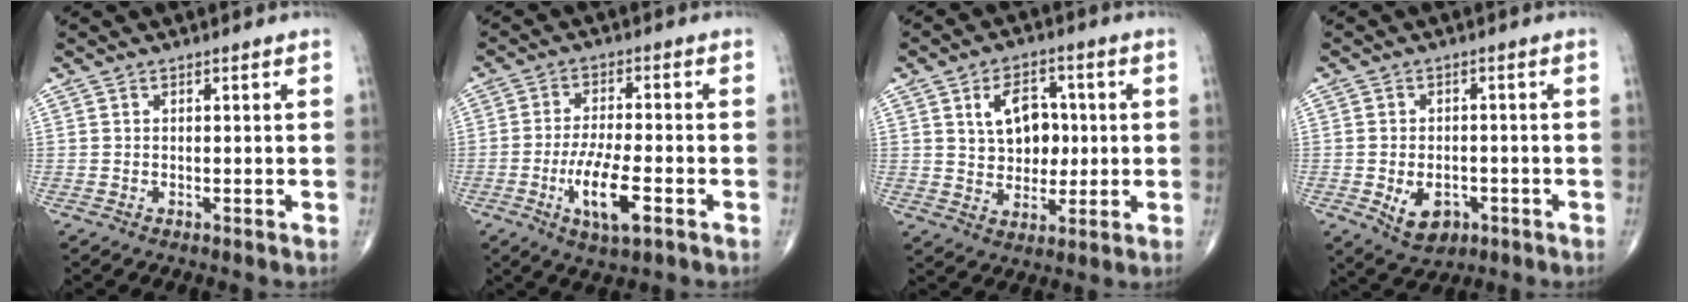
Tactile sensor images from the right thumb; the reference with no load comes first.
{"total": 9.4, "force": [-3.5, 2.8, 8.3], "torque": [-0.155, 0.006, -0.062]}
{"total": 10.0, "force": [1.9, 7.1, 6.8], "torque": [-0.073, -0.001, 0.034]}
{"total": 6.7, "force": [-2.3, 4.5, 4.4], "torque": [-0.054, 0.006, -0.027]}